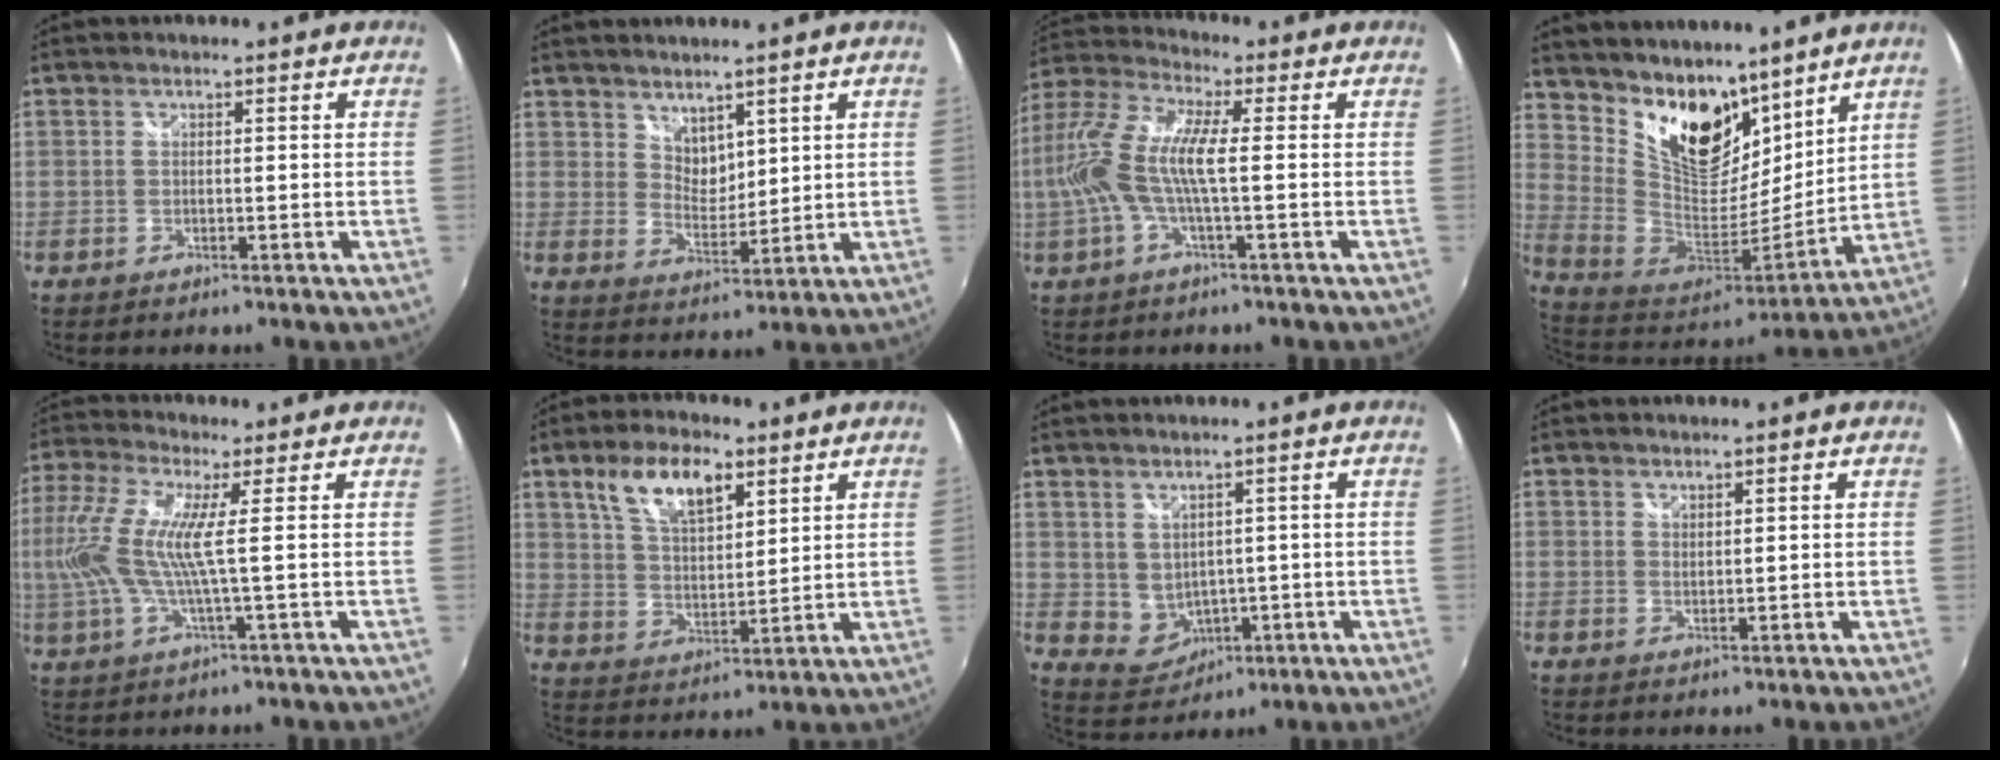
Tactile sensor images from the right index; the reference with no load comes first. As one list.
[{"total": 4.6, "force": [3.6, 2.6, 1.4], "torque": [-0.013, -0.003, 0.069]}, {"total": 12.7, "force": [-0.6, 2.1, 12.6], "torque": [-0.240, 0.002, -0.017]}, {"total": 19.4, "force": [12.6, 11.0, 9.9], "torque": [-0.211, 0.003, 0.241]}, {"total": 11.3, "force": [0.9, 0.0, 11.3], "torque": [-0.219, -0.005, 0.016]}, {"total": 10.4, "force": [5.8, 4.6, 7.4], "torque": [-0.136, 0.015, 0.110]}, {"total": 5.4, "force": [1.1, 4.5, 2.8], "torque": [-0.054, -0.005, 0.039]}, {"total": 1.0, "force": [0.9, 0.2, 0.0], "torque": [0.002, 0.000, 0.016]}]